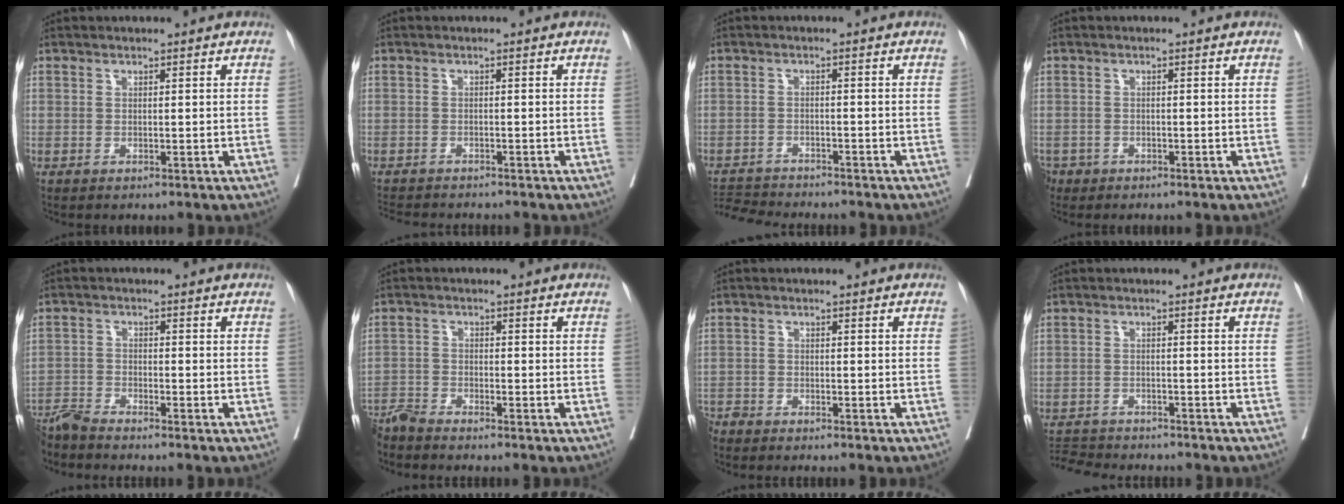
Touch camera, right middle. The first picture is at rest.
{"total": 6.7, "force": [-6.2, 1.2, 2.2], "torque": [-0.029, -0.006, -0.093]}
{"total": 7.1, "force": [-7.0, 0.5, 1.3], "torque": [-0.015, -0.006, -0.113]}
{"total": 3.1, "force": [-2.2, 2.1, 0.1], "torque": [0.000, 0.003, -0.041]}
{"total": 4.3, "force": [-4.2, -0.5, 0.8], "torque": [-0.008, -0.019, -0.084]}
{"total": 4.0, "force": [-3.9, -0.5, 0.5], "torque": [-0.004, -0.017, -0.078]}
{"total": 2.9, "force": [-2.9, 0.1, 0.2], "torque": [0.004, -0.008, -0.053]}
{"total": 7.7, "force": [-7.4, 1.2, 1.6], "torque": [-0.022, -0.004, -0.115]}